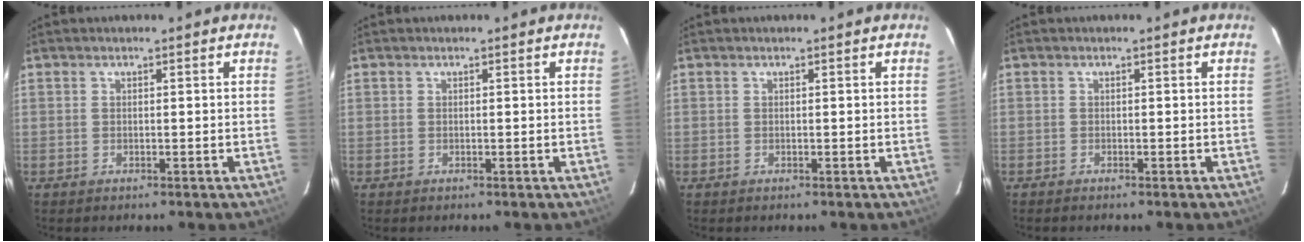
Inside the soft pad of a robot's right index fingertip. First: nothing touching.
{"total": 0.0}
{"total": 0.0}
{"total": 0.7, "force": [-0.6, 0.2, 0.1], "torque": [-0.006, -0.002, -0.012]}